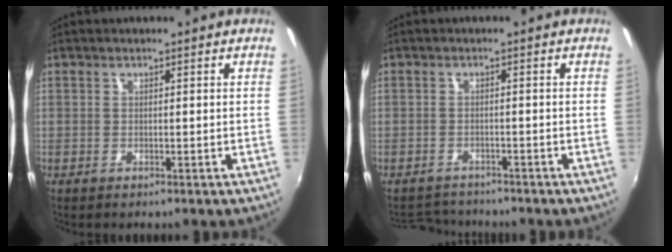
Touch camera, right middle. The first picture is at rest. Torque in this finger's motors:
{"motor_torque": [-0.68, -0.23, -0.23, -0.05]}